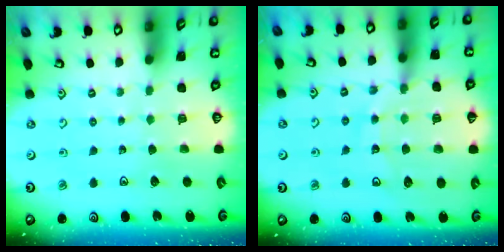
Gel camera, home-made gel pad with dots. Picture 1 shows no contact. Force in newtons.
{"total": 12.8, "press": 12.8, "slide": 1.5}